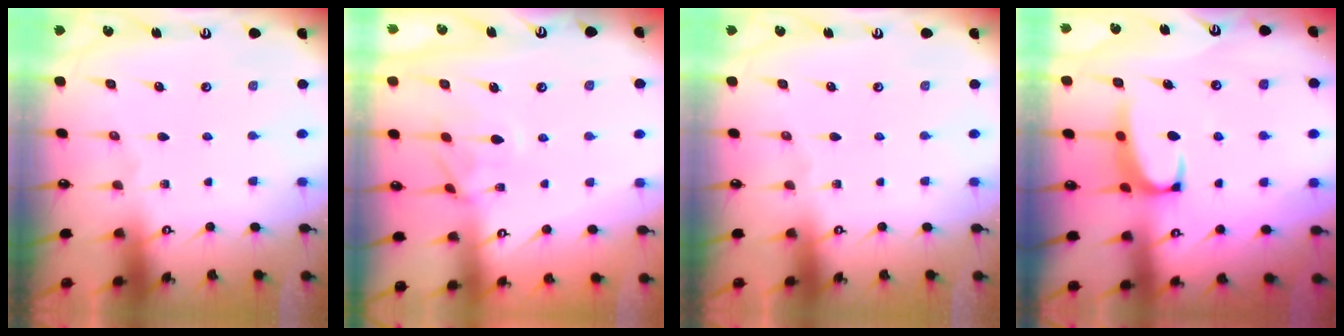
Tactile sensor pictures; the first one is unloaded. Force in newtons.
{"total": 1.4, "press": 1.1, "slide": 0.9}
{"total": 0.0}
{"total": 1.4, "press": 1.1, "slide": 0.8}